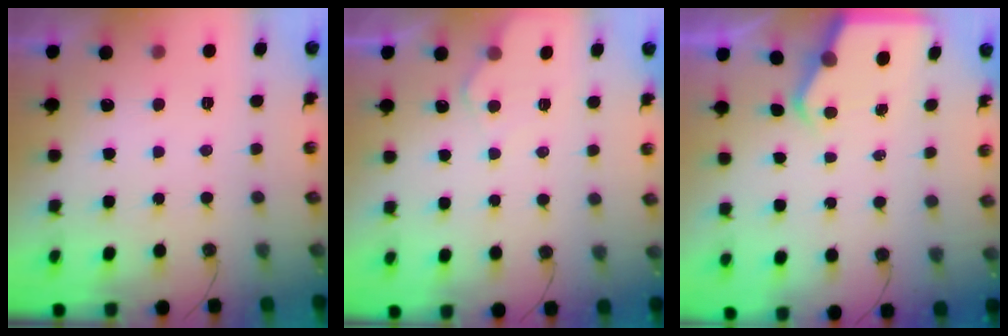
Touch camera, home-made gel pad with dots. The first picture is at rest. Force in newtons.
{"total": 5.7, "press": 5.6, "slide": 0.7}
{"total": 4.3, "press": 4.3, "slide": 0.5}